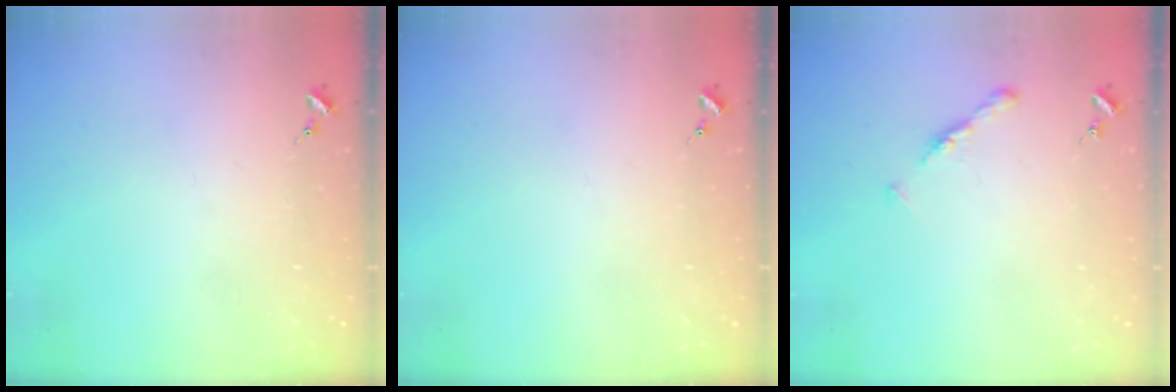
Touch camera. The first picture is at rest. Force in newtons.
{"total": 0.0}
{"total": 5.3, "press": 5.2, "slide": 0.6}